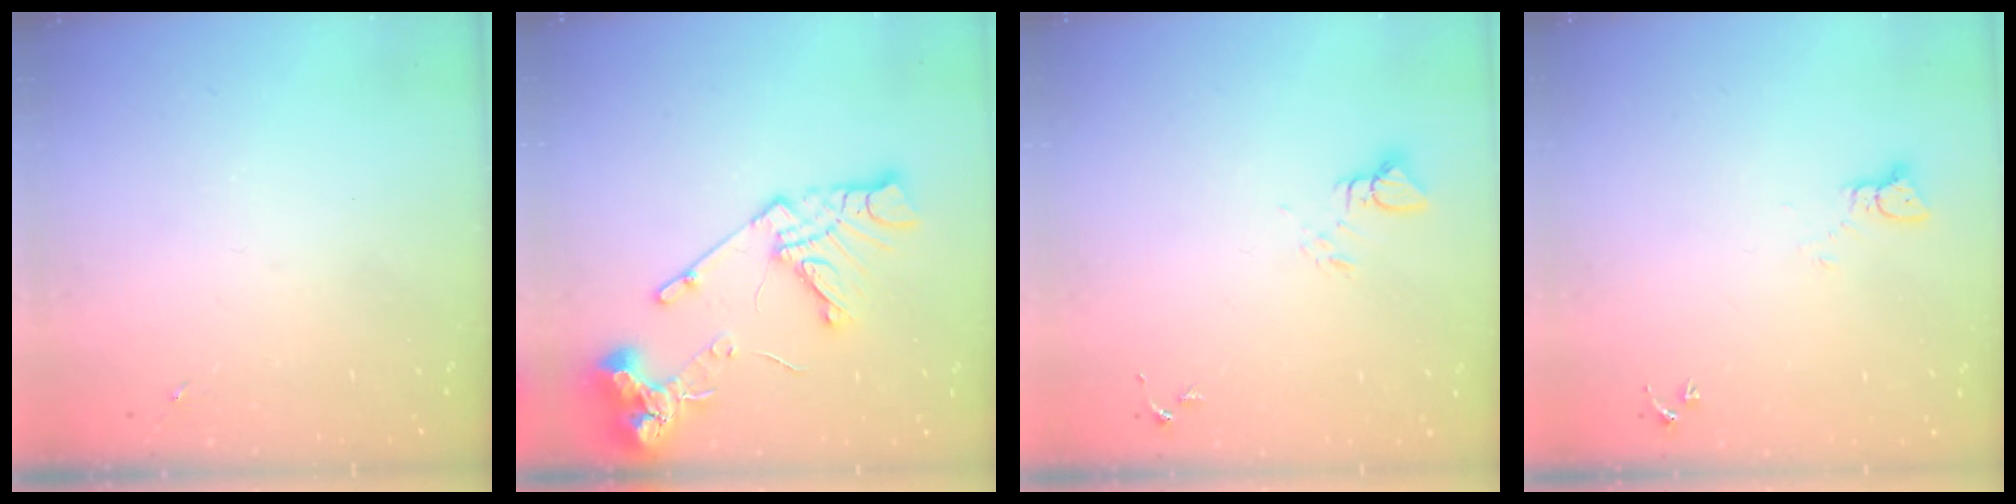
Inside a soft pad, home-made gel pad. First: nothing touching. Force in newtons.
{"total": 16.4, "press": 16.3, "slide": 1.9}
{"total": 3.4, "press": 3.4, "slide": 0.2}
{"total": 2.2, "press": 2.2, "slide": 0.2}